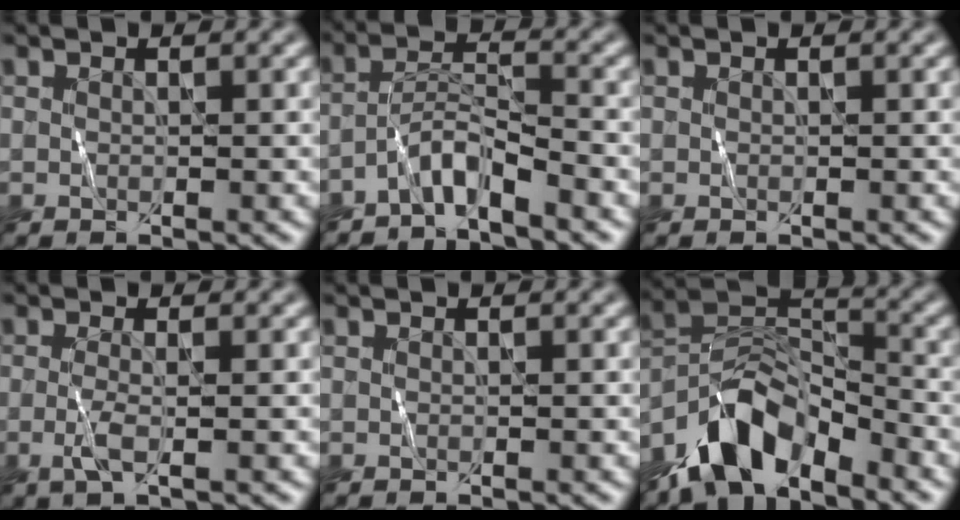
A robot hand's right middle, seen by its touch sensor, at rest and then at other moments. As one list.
[{"total": 3.2, "force": [-2.7, 0.3, 1.6], "torque": [-0.026, 0.014, -0.059]}, {"total": 0.0}, {"total": 1.7, "force": [-0.5, 0.3, 1.5], "torque": [-0.040, -0.002, -0.012]}, {"total": 0.0}, {"total": 7.0, "force": [-5.4, 3.0, 3.5], "torque": [-0.052, 0.012, -0.105]}]